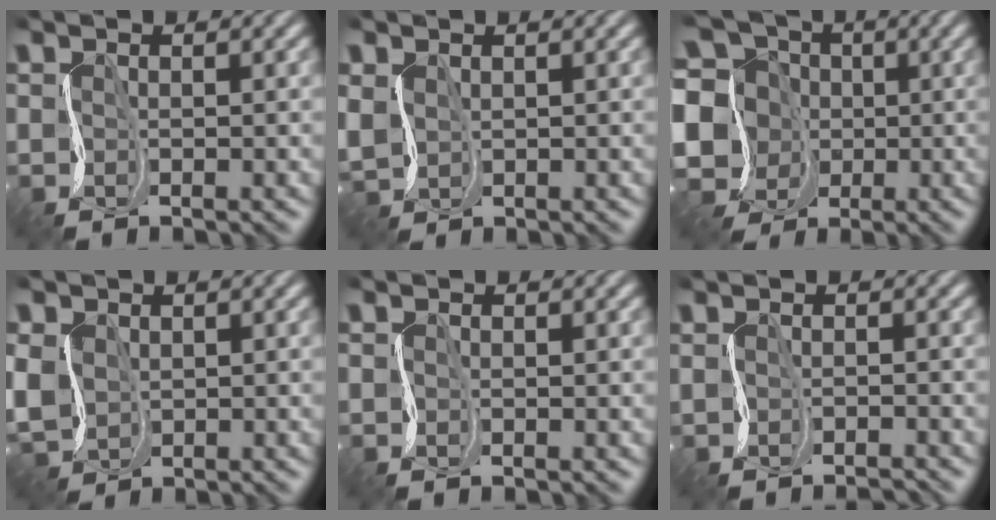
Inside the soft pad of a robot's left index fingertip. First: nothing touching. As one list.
[{"total": 1.7, "force": [0.7, 1.3, 0.9], "torque": [-0.032, -0.001, 0.013]}, {"total": 12.6, "force": [-0.7, 11.5, 5.0], "torque": [-0.131, 0.040, -0.049]}, {"total": 3.6, "force": [-0.1, 3.2, 1.7], "torque": [-0.058, -0.004, -0.009]}, {"total": 0.0}, {"total": 1.3, "force": [-1.1, 0.1, 0.7], "torque": [-0.012, -0.011, -0.029]}]